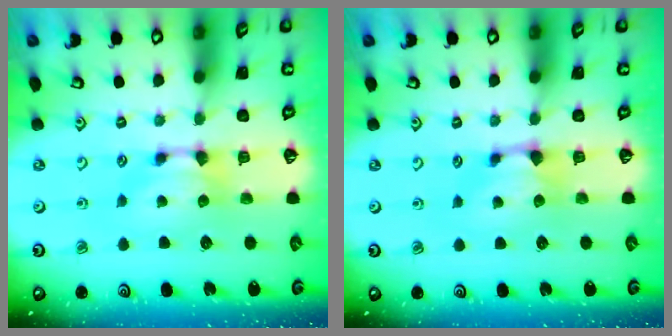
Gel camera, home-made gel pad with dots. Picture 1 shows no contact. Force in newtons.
{"total": 1.0, "press": 0.7, "slide": 0.6}